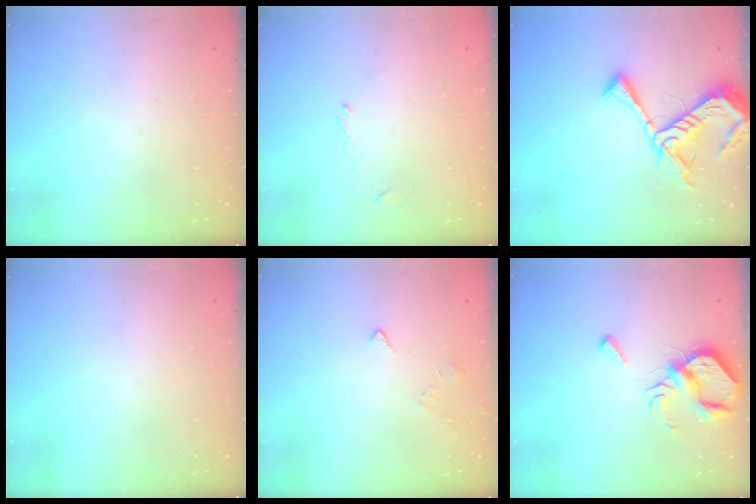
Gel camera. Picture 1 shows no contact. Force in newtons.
{"total": 1.1, "press": 1.0, "slide": 0.5}
{"total": 12.4, "press": 12.3, "slide": 1.3}
{"total": 0.0}
{"total": 2.7, "press": 2.6, "slide": 0.4}
{"total": 9.6, "press": 9.5, "slide": 1.0}